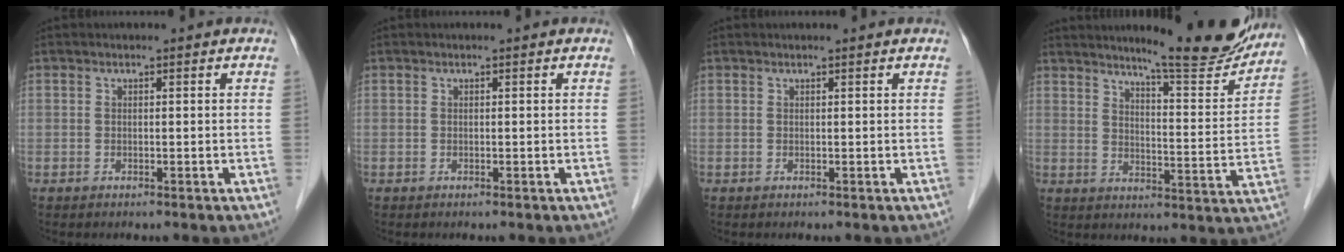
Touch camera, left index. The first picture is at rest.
{"total": 0.0}
{"total": 0.9, "force": [0.9, 0.0, 0.2], "torque": [-0.009, 0.007, 0.013]}
{"total": 14.6, "force": [13.2, 0.5, 6.1], "torque": [-0.079, -0.036, 0.172]}